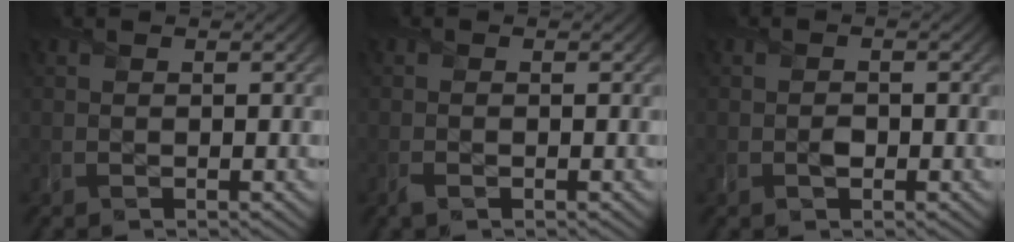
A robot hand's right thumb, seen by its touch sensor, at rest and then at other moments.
{"total": 0.7, "force": [-0.5, 0.3, 0.4], "torque": [-0.009, -0.002, -0.009]}
{"total": 1.1, "force": [-0.3, 0.8, 0.5], "torque": [-0.005, -0.002, -0.009]}